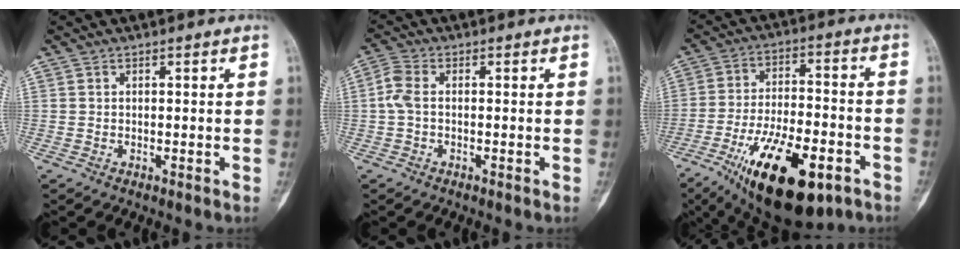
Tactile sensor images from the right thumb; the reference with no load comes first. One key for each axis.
{"total": 3.5, "fx": -0.3, "fy": 2.0, "fz": 2.9, "tx": -0.075, "ty": 0.008, "tz": -0.017}
{"total": 21.9, "fx": -10.9, "fy": 9.3, "fz": 16.6, "tx": -0.275, "ty": 0.038, "tz": -0.165}